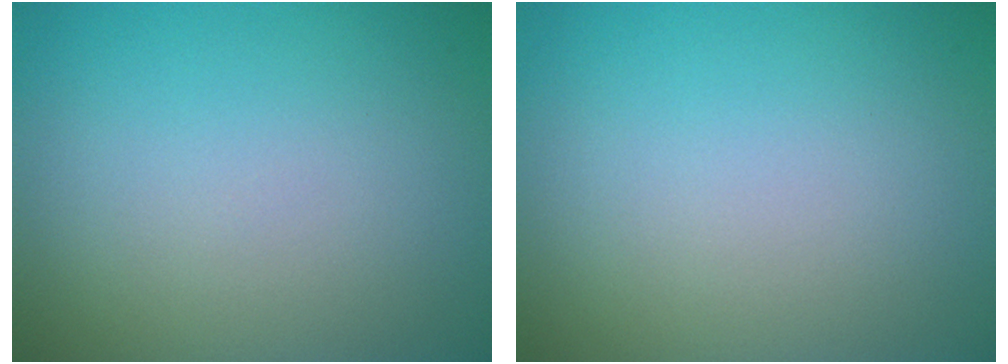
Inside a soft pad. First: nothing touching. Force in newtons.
{"total": 0.0}